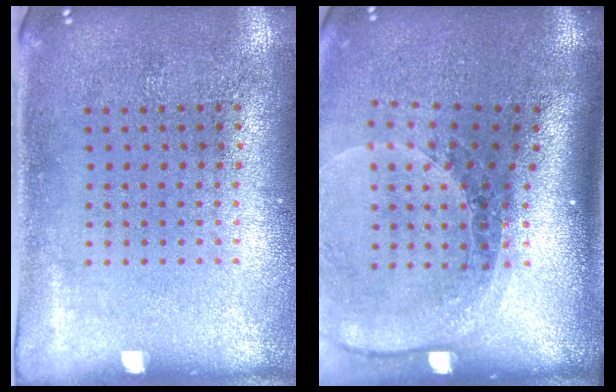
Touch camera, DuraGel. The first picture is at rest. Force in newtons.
{"total": 1.9, "press": 1.6, "slide": 1.0}